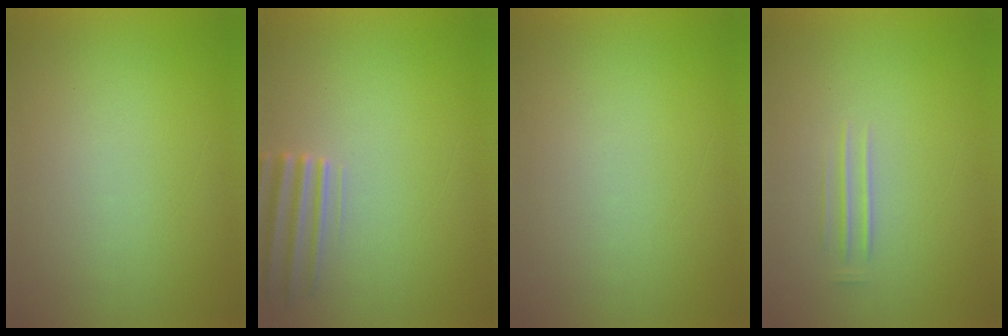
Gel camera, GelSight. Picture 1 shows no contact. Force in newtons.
{"total": 2.9}
{"total": 0.0}
{"total": 1.6}